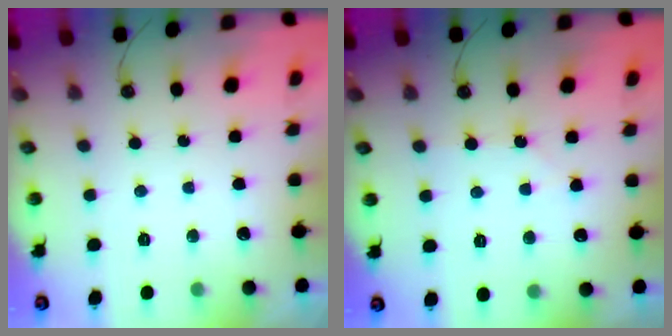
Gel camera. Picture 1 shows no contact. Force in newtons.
{"total": 3.8, "press": 3.8, "slide": 0.7}